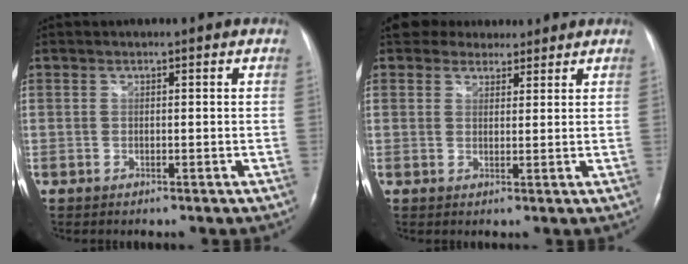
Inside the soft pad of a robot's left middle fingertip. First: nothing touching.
{"total": 6.5, "force": [5.7, 2.8, 1.1], "torque": [-0.007, 0.018, 0.088]}